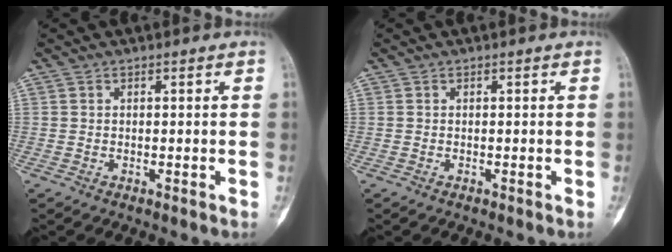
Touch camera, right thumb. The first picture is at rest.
{"total": 0.0}